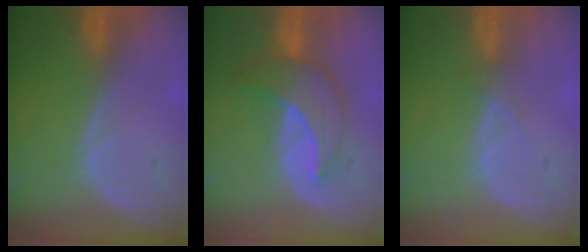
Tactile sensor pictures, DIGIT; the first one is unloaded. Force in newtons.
{"total": 7.0, "press": 6.9, "slide": 1.0}
{"total": 1.1, "press": 1.1, "slide": 0.2}